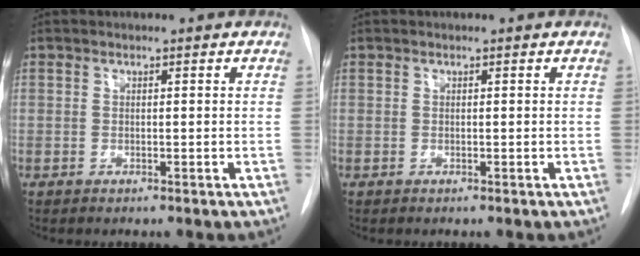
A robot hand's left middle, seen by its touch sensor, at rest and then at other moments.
{"total": 0.0}